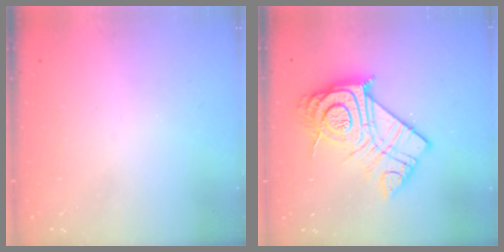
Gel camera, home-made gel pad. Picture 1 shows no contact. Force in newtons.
{"total": 20.8, "press": 20.7, "slide": 1.6}